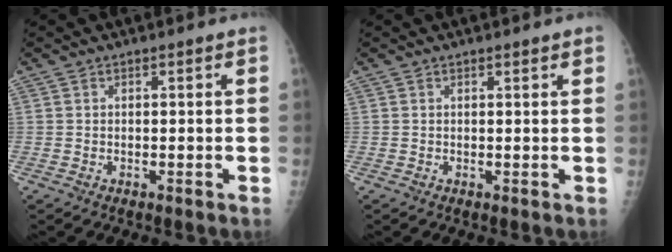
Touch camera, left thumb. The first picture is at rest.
{"total": 1.3, "force": [1.0, 0.2, 0.9], "torque": [-0.009, 0.001, 0.012]}